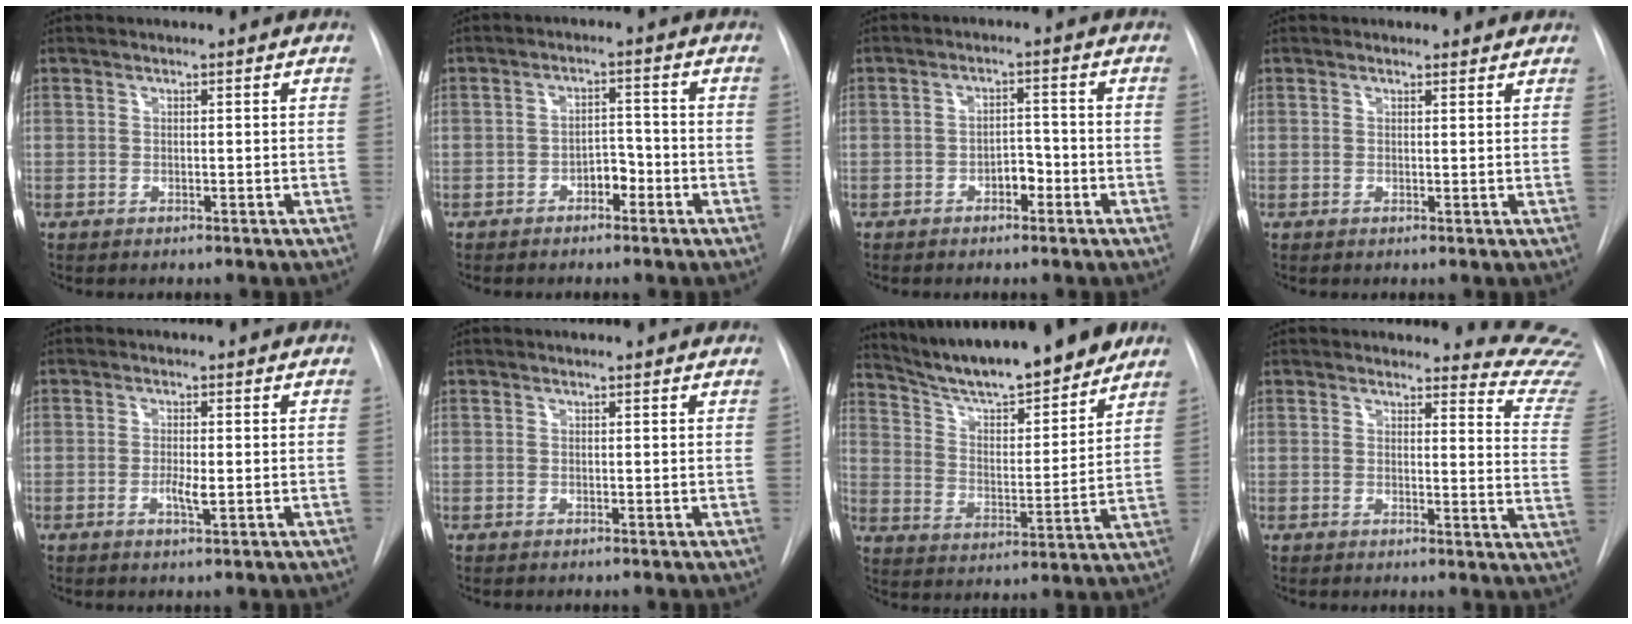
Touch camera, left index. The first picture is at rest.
{"total": 3.1, "force": [-1.8, 1.7, 1.9], "torque": [-0.024, 0.009, -0.030]}
{"total": 2.8, "force": [-1.5, 1.5, 1.8], "torque": [-0.022, 0.008, -0.025]}
{"total": 2.0, "force": [1.8, 0.8, 0.0], "torque": [0.000, -0.001, 0.011]}
{"total": 2.3, "force": [-0.4, 0.4, 2.2], "torque": [-0.042, -0.002, -0.007]}
{"total": 1.9, "force": [1.8, 0.5, 0.3], "torque": [-0.013, 0.007, 0.012]}
{"total": 18.8, "force": [16.4, 2.7, 8.8], "torque": [-0.143, -0.003, 0.258]}
{"total": 11.9, "force": [11.9, 0.4, -0.4], "torque": [0.041, -0.143, 0.087]}